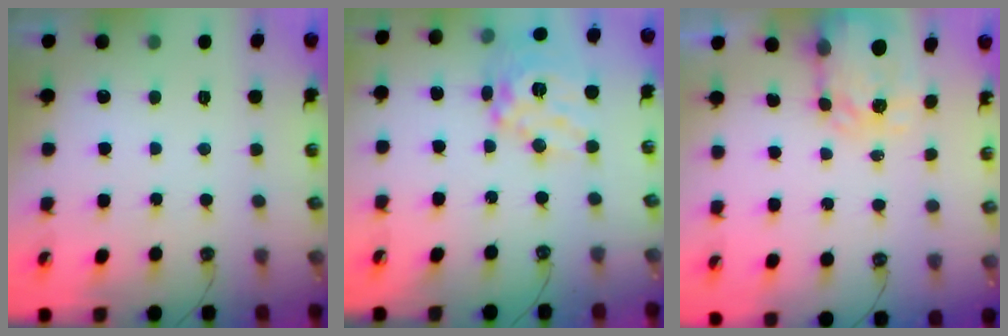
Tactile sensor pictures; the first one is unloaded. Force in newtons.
{"total": 16.3, "press": 16.2, "slide": 1.5}
{"total": 5.3, "press": 5.3, "slide": 0.4}